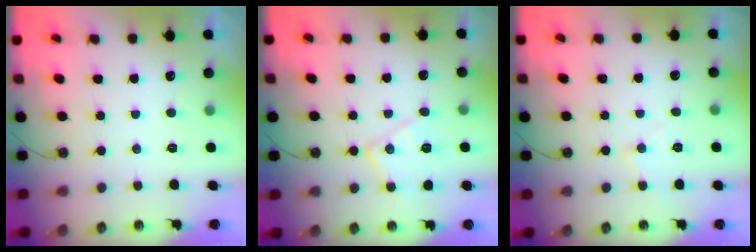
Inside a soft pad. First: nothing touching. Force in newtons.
{"total": 11.9, "press": 11.8, "slide": 0.6}
{"total": 5.9, "press": 5.9, "slide": 0.9}